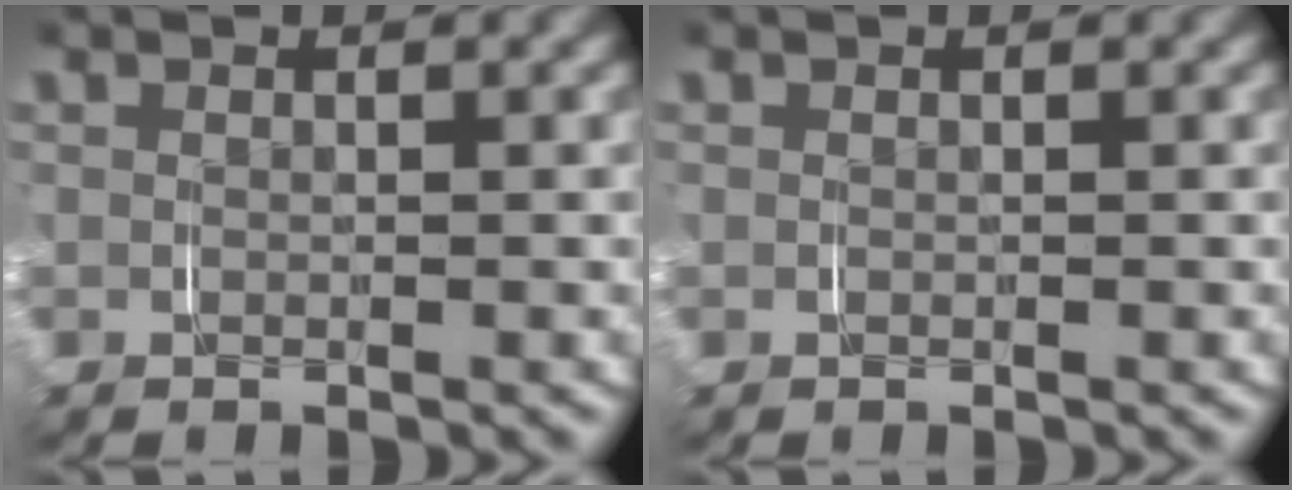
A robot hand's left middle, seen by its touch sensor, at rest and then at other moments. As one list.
[{"total": 0.0}]